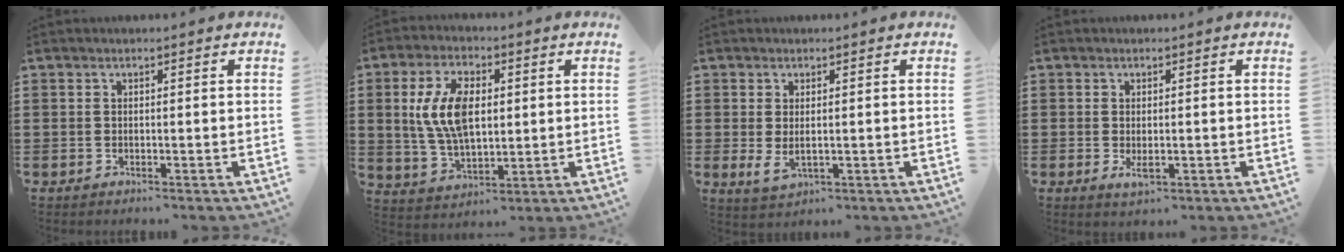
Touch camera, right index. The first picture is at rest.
{"total": 9.9, "force": [1.6, 5.4, 8.2], "torque": [-0.182, 0.012, 0.025]}
{"total": 3.1, "force": [0.2, 1.6, 2.6], "torque": [-0.066, -0.002, 0.001]}
{"total": 1.9, "force": [-0.4, 0.8, 1.7], "torque": [-0.031, -0.001, -0.006]}